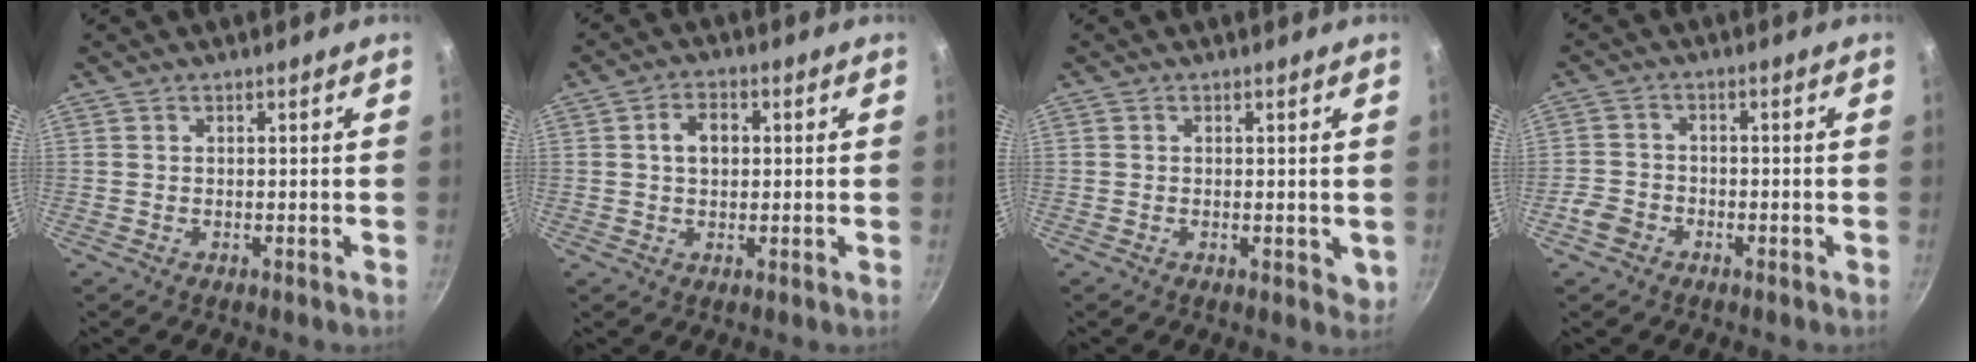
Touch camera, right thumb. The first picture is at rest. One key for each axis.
{"total": 4.9, "fx": 0.8, "fy": 3.4, "fz": 3.4, "tx": -0.042, "ty": 0.010, "tz": 0.009}
{"total": 2.7, "fx": -0.1, "fy": 1.3, "fz": 2.4, "tx": -0.028, "ty": -0.007, "tz": 0.000}
{"total": 4.0, "fx": -2.3, "fy": 2.9, "fz": 1.4, "tx": -0.025, "ty": 0.027, "tz": -0.040}